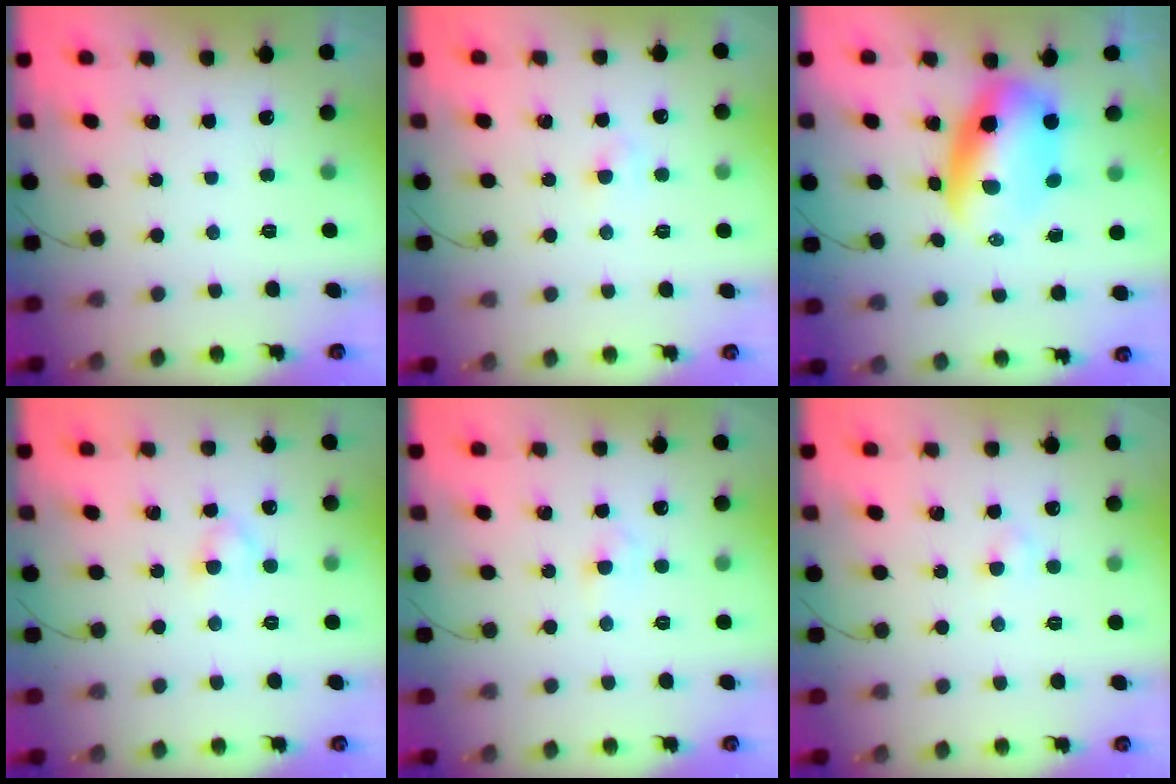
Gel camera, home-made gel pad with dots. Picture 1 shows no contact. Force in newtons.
{"total": 2.8, "press": 2.6, "slide": 0.9}
{"total": 9.4, "press": 9.1, "slide": 2.3}
{"total": 2.7, "press": 2.4, "slide": 1.2}
{"total": 2.1, "press": 1.9, "slide": 0.9}
{"total": 1.8, "press": 1.6, "slide": 0.8}